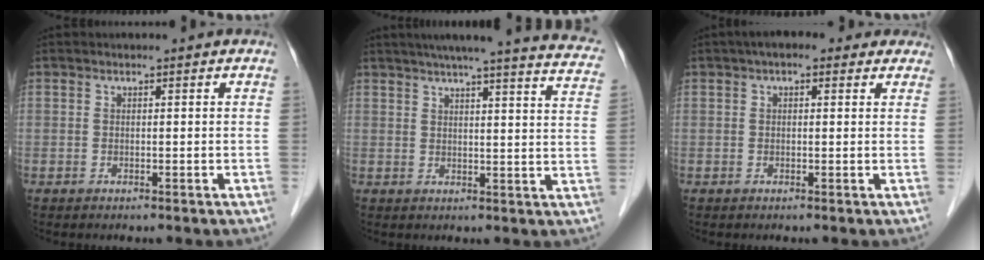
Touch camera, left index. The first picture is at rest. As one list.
[{"total": 24.1, "force": [21.3, 0.9, 11.2], "torque": [-0.159, -0.031, 0.244]}, {"total": 5.2, "force": [3.4, 2.4, 3.1], "torque": [-0.037, 0.037, 0.044]}]